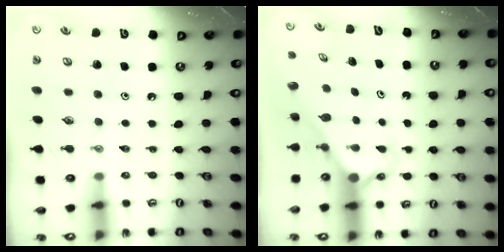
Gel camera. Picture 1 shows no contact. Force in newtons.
{"total": 2.6, "press": 2.6, "slide": 0.2}